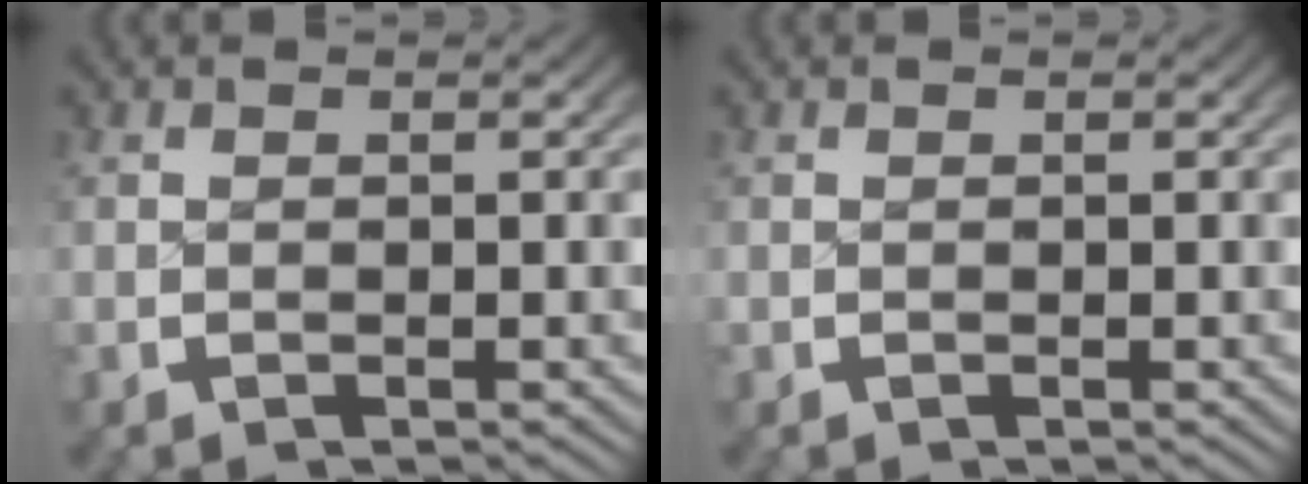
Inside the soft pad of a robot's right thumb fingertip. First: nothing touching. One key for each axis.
{"total": 0.0}